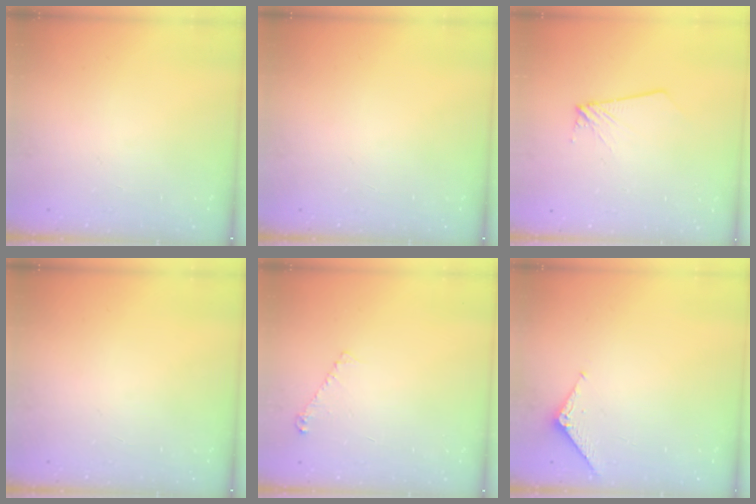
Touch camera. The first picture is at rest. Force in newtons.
{"total": 0.0}
{"total": 2.1, "press": 2.1, "slide": 0.2}
{"total": 0.0}
{"total": 4.5, "press": 4.5, "slide": 0.5}
{"total": 5.2, "press": 5.2, "slide": 0.4}